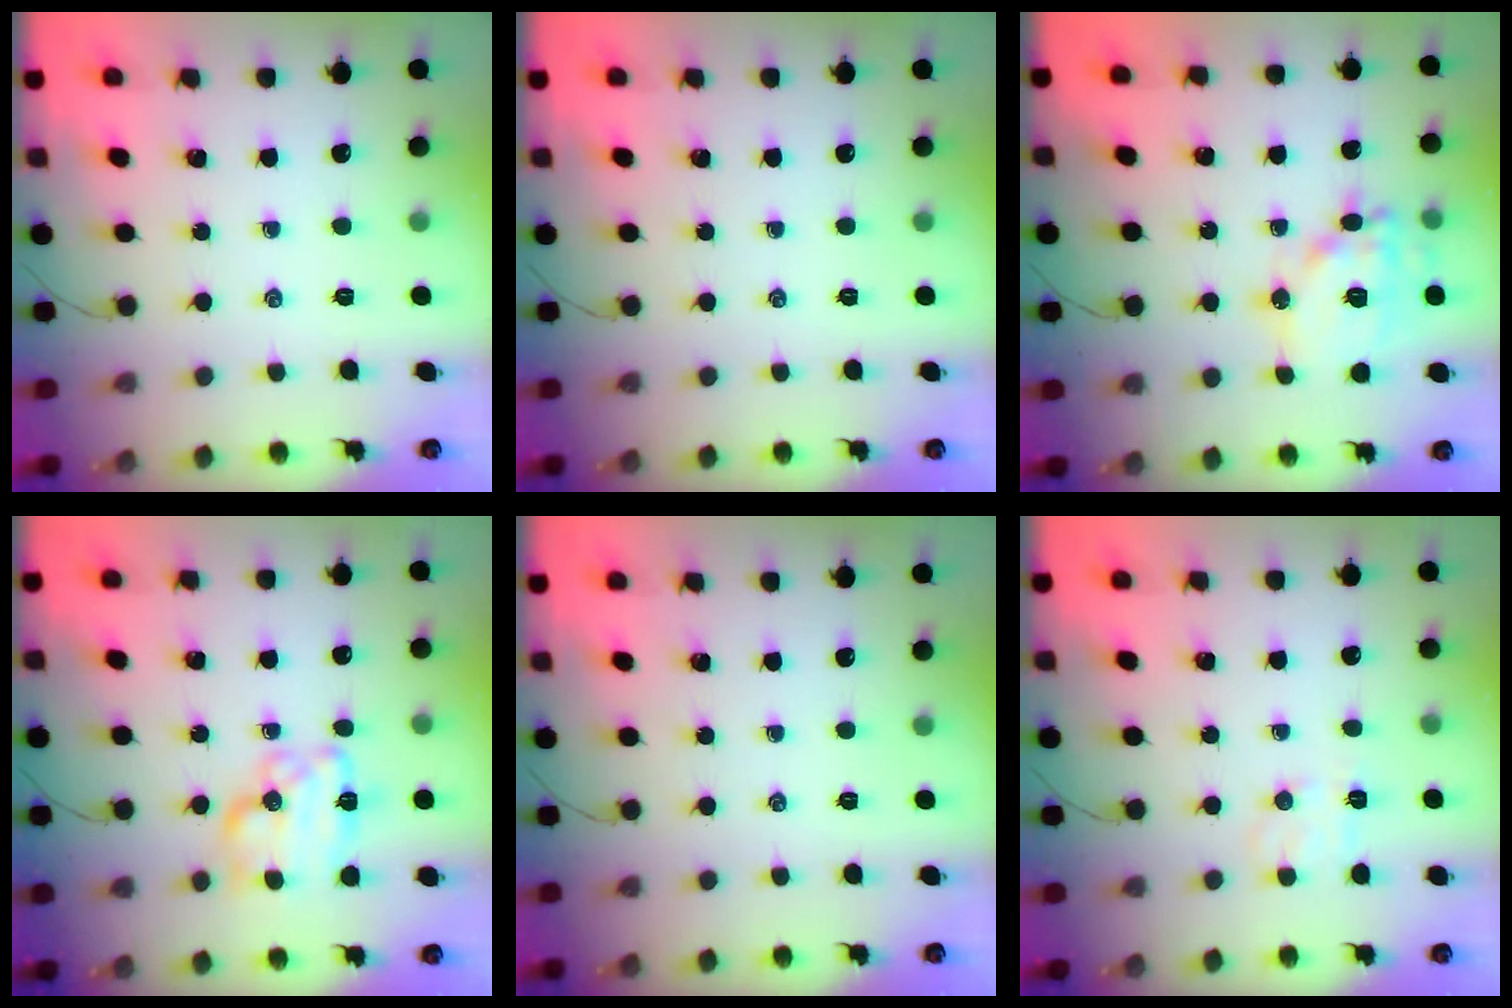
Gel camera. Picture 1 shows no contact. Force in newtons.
{"total": 0.0}
{"total": 15.4, "press": 15.3, "slide": 1.7}
{"total": 12.5, "press": 12.5, "slide": 0.4}
{"total": 0.0}
{"total": 6.7, "press": 6.6, "slide": 1.5}